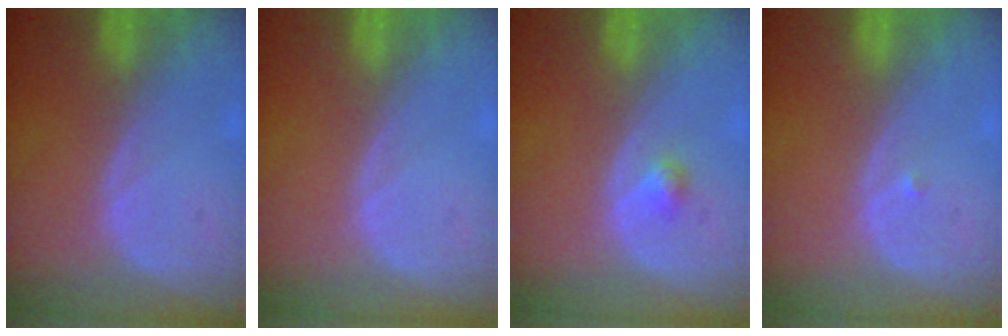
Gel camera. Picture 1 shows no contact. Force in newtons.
{"total": 0.0}
{"total": 1.3, "press": 1.2, "slide": 0.1}
{"total": 0.5, "press": 0.4, "slide": 0.3}